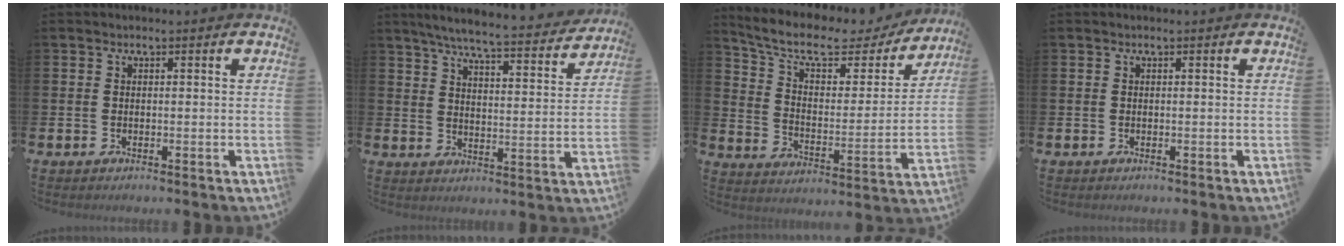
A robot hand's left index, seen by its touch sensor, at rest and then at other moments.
{"total": 6.6, "force": [6.1, 0.3, 2.5], "torque": [-0.061, -0.046, 0.100]}
{"total": 9.5, "force": [7.9, 3.3, 4.2], "torque": [-0.104, -0.051, 0.129]}
{"total": 0.0}